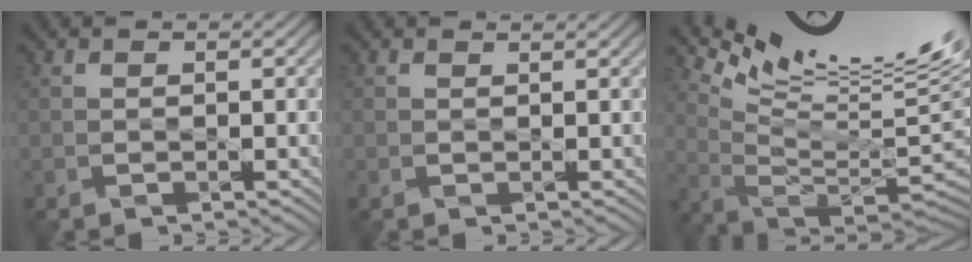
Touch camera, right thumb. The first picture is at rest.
{"total": 0.8, "force": [0.8, -0.2, -0.2], "torque": [0.005, 0.005, 0.014]}
{"total": 17.2, "force": [11.0, 2.8, 13.0], "torque": [-0.193, 0.007, 0.182]}